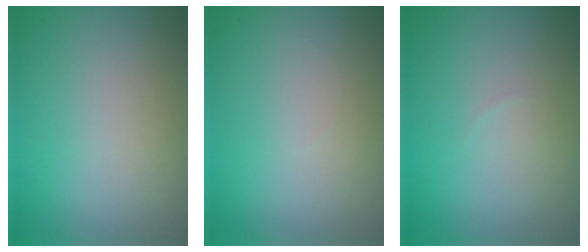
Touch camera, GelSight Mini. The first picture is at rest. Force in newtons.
{"total": 0.0}
{"total": 0.0}